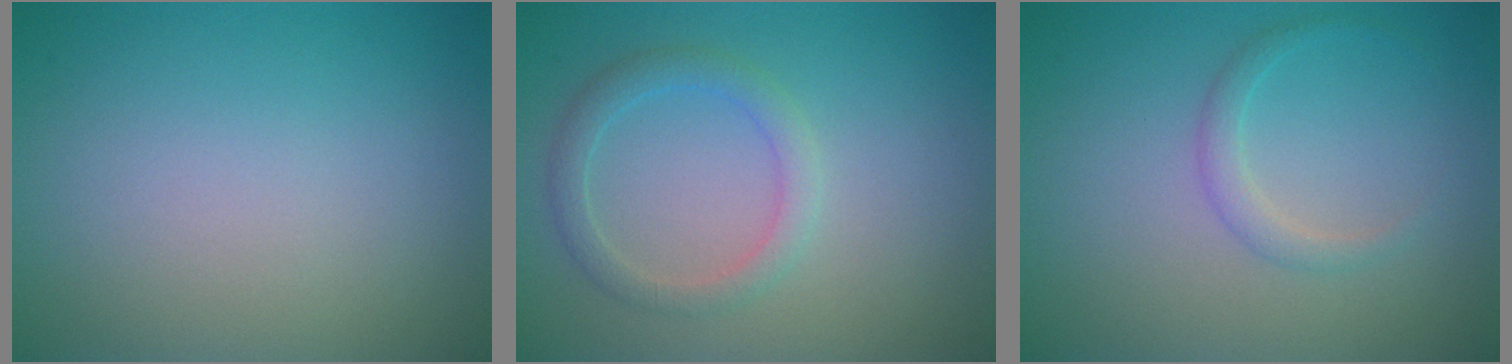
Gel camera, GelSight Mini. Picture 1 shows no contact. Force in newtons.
{"total": 2.2, "press": 2.2, "slide": 0.1}
{"total": 1.4, "press": 1.4, "slide": 0.1}